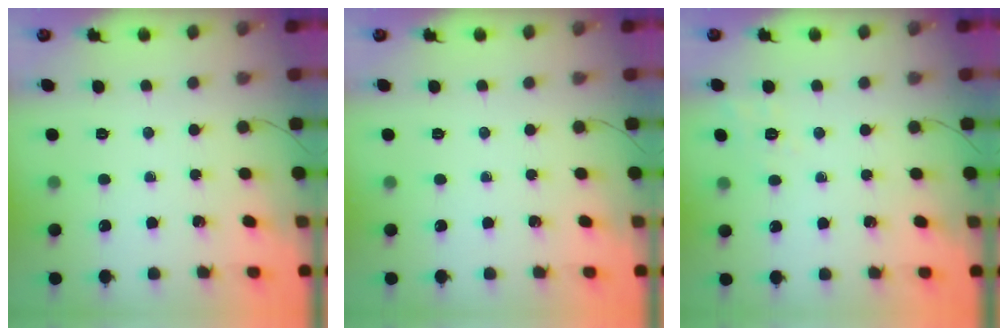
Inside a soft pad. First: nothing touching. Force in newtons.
{"total": 0.0}
{"total": 1.9, "press": 0.8, "slide": 1.7}